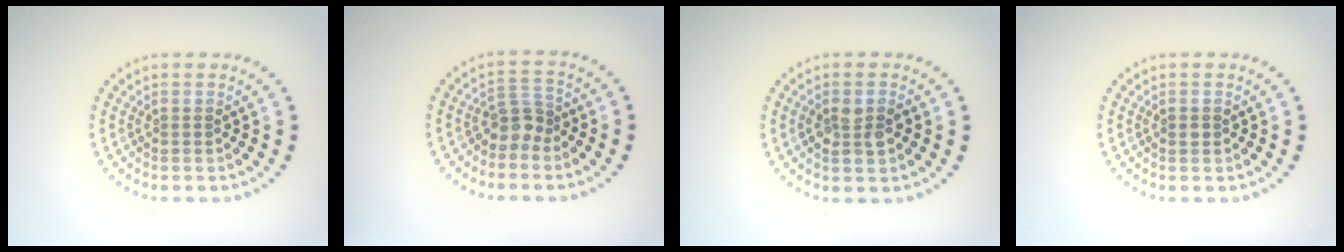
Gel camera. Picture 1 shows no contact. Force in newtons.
{"total": 2.3, "press": 1.7, "slide": 1.5}
{"total": 2.5, "press": 2.4, "slide": 0.5}
{"total": 0.9, "press": 0.9, "slide": 0.1}